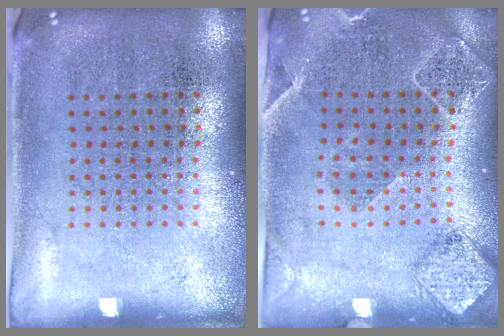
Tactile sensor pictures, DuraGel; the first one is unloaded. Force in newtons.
{"total": 1.7, "press": 1.7, "slide": 0.5}